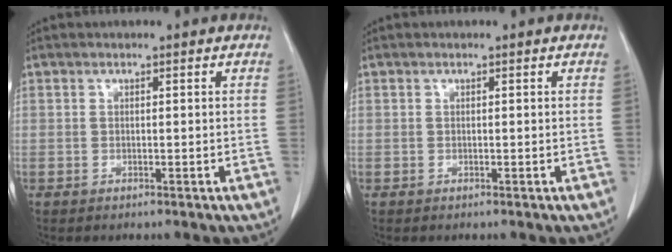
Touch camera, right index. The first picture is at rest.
{"total": 0.0}